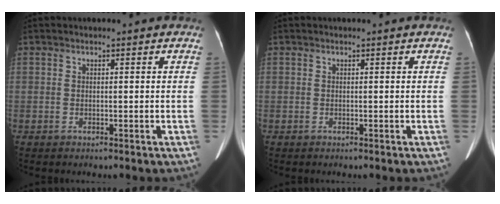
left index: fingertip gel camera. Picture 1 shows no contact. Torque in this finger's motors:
{"motor_torque": [-0.01, 0.01, 0.00, 0.00]}